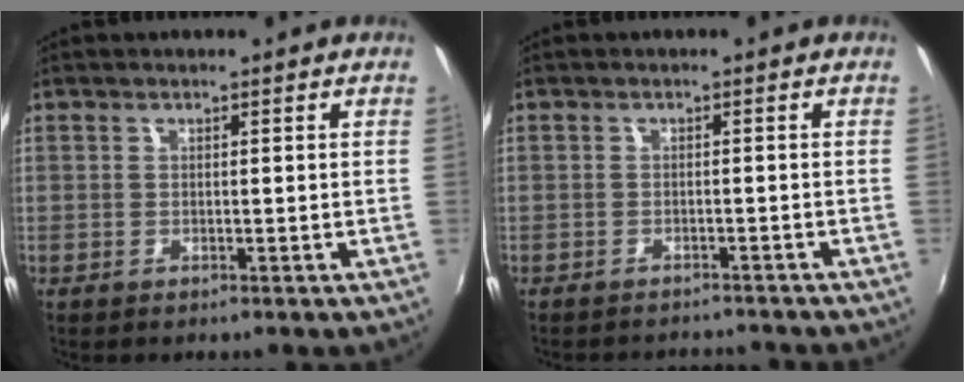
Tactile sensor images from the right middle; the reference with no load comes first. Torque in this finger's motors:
{"motor_torque": [0.88, -1.26, 0.04, 0.05]}